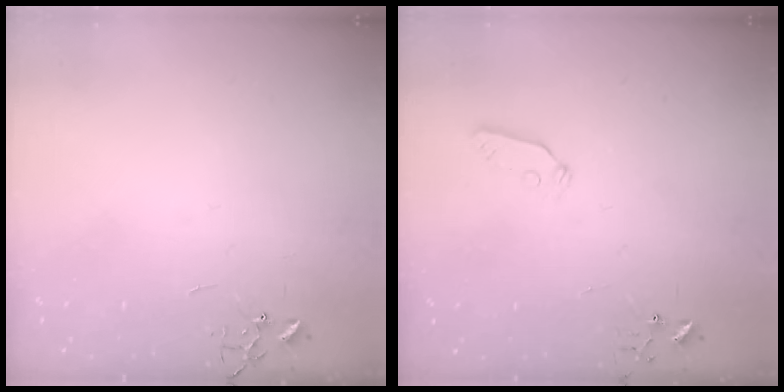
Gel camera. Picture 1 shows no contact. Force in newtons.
{"total": 4.3, "press": 4.3, "slide": 0.3}